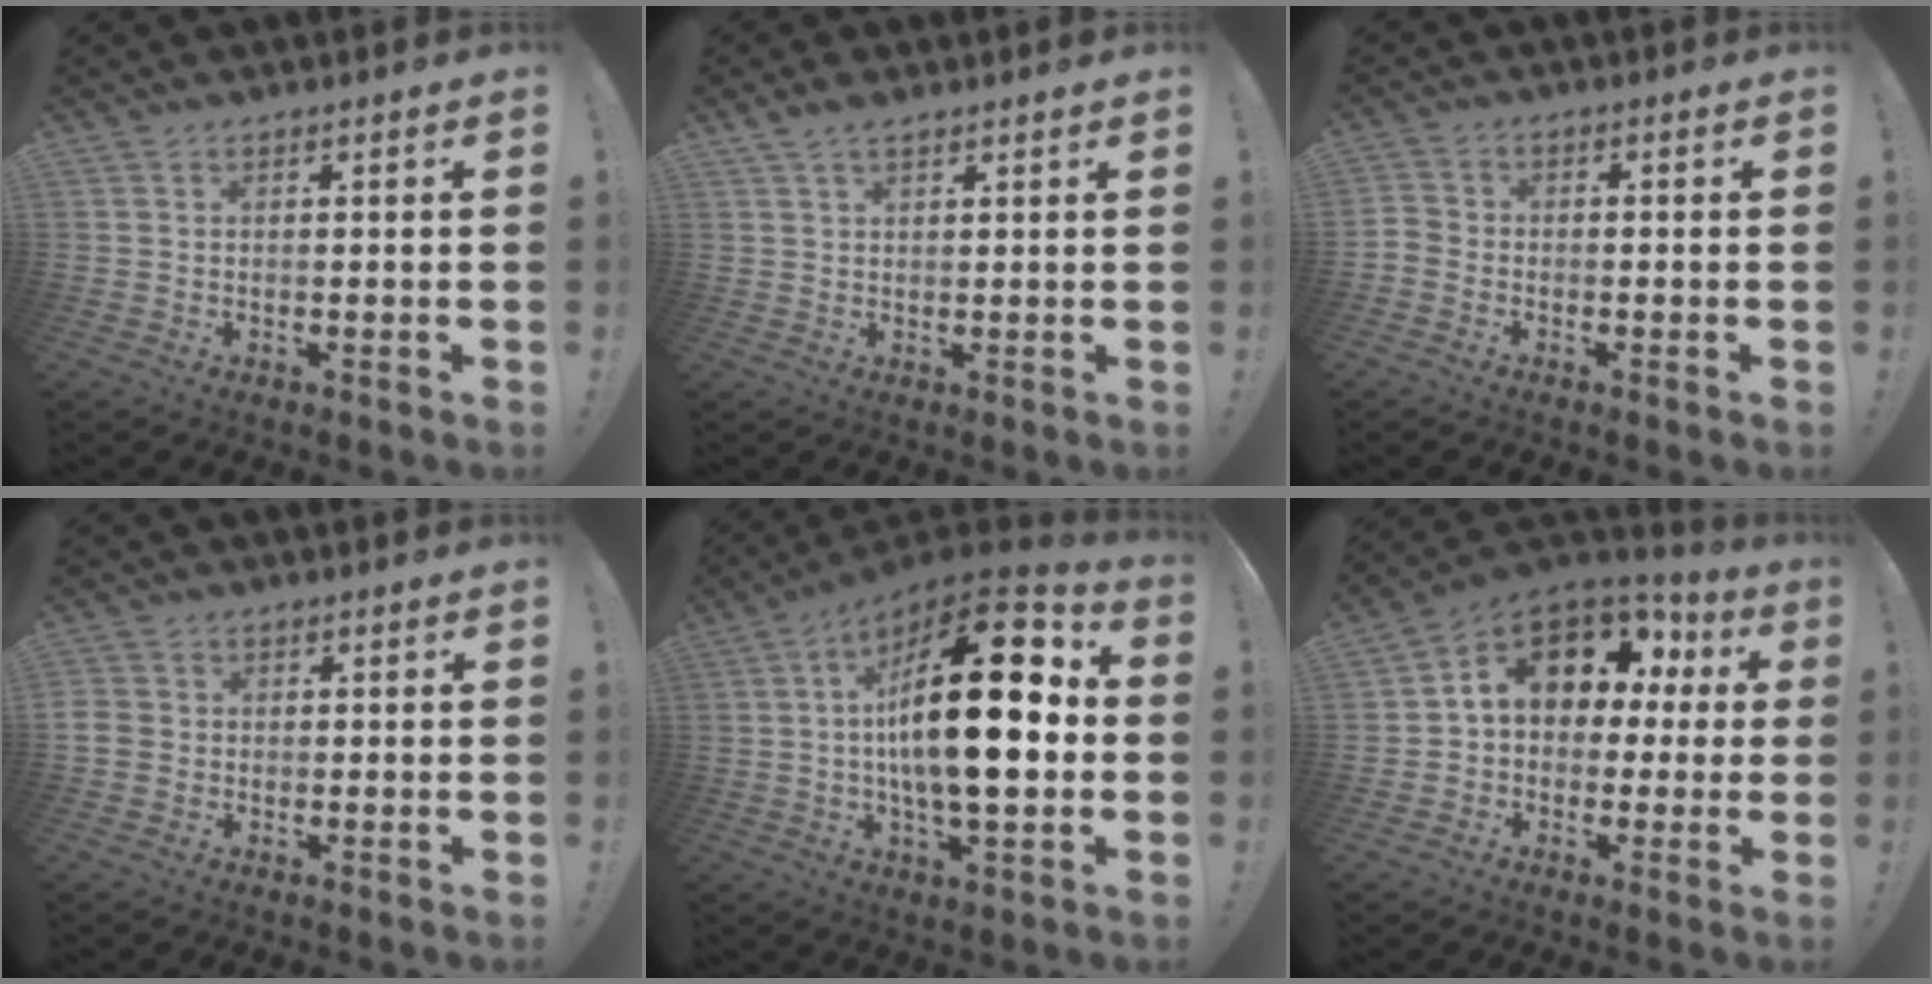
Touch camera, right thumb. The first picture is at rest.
{"total": 3.3, "force": [2.6, 1.1, 1.7], "torque": [-0.032, -0.010, 0.047]}
{"total": 2.8, "force": [-2.0, 1.7, 0.9], "torque": [-0.019, 0.008, -0.039]}
{"total": 2.8, "force": [-0.8, 2.4, 1.2], "torque": [-0.028, 0.005, -0.014]}
{"total": 25.5, "force": [1.3, 8.8, 23.9], "torque": [-0.386, -0.010, 0.009]}
{"total": 11.8, "force": [4.1, 8.6, 6.9], "torque": [-0.106, -0.015, 0.076]}